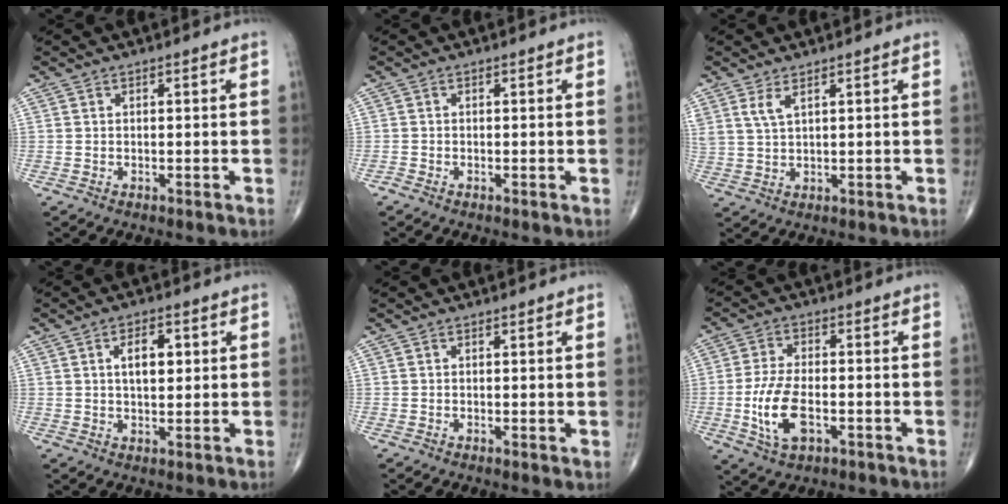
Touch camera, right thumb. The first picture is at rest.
{"total": 0.6, "force": [-0.4, 0.2, 0.4], "torque": [-0.011, -0.003, -0.014]}
{"total": 3.2, "force": [1.9, 1.0, 2.4], "torque": [-0.053, -0.007, 0.046]}
{"total": 5.8, "force": [1.4, 3.0, 4.7], "torque": [-0.062, 0.000, 0.023]}
{"total": 0.9, "force": [0.2, 0.3, 0.8], "torque": [-0.013, -0.003, 0.003]}
{"total": 9.7, "force": [-2.6, 4.8, 8.0], "torque": [-0.166, 0.007, -0.046]}